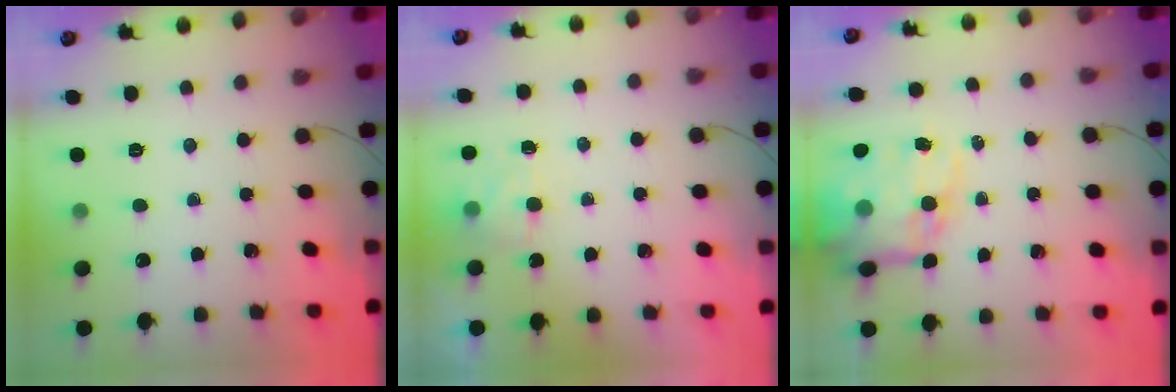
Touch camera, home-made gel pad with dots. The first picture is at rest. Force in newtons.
{"total": 5.1, "press": 4.9, "slide": 1.4}
{"total": 18.1, "press": 17.6, "slide": 4.2}